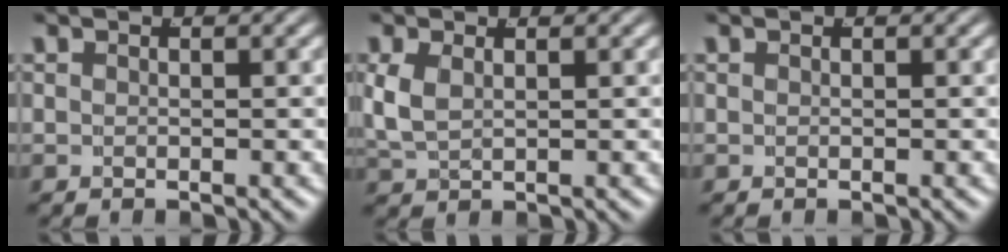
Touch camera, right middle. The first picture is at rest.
{"total": 2.9, "force": [0.6, 2.2, 1.8], "torque": [-0.049, -0.007, 0.021]}
{"total": 0.0}